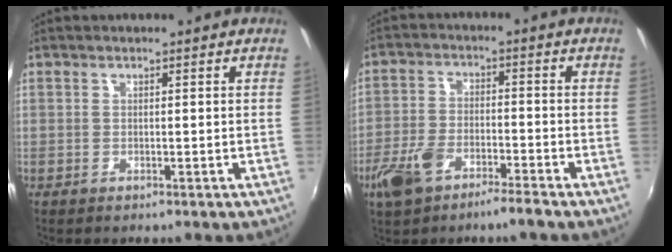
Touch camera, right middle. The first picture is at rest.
{"total": 8.6, "force": [-6.1, 1.0, 6.0], "torque": [-0.137, -0.009, -0.117]}